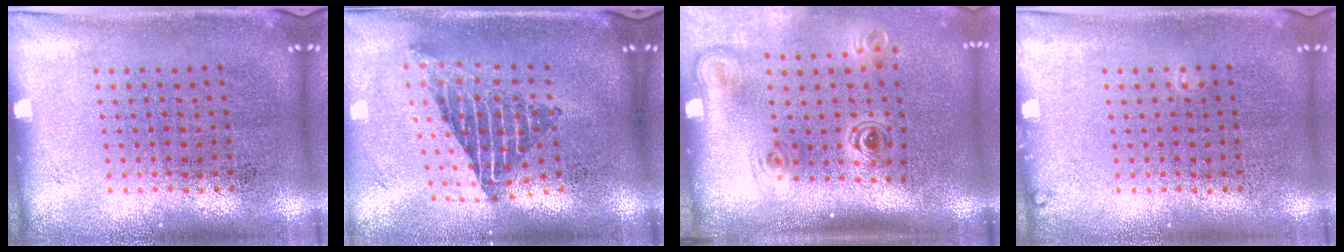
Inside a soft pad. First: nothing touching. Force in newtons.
{"total": 2.3, "press": 1.6, "slide": 1.7}
{"total": 2.2, "press": 1.5, "slide": 1.6}
{"total": 0.7, "press": 0.7, "slide": 0.2}